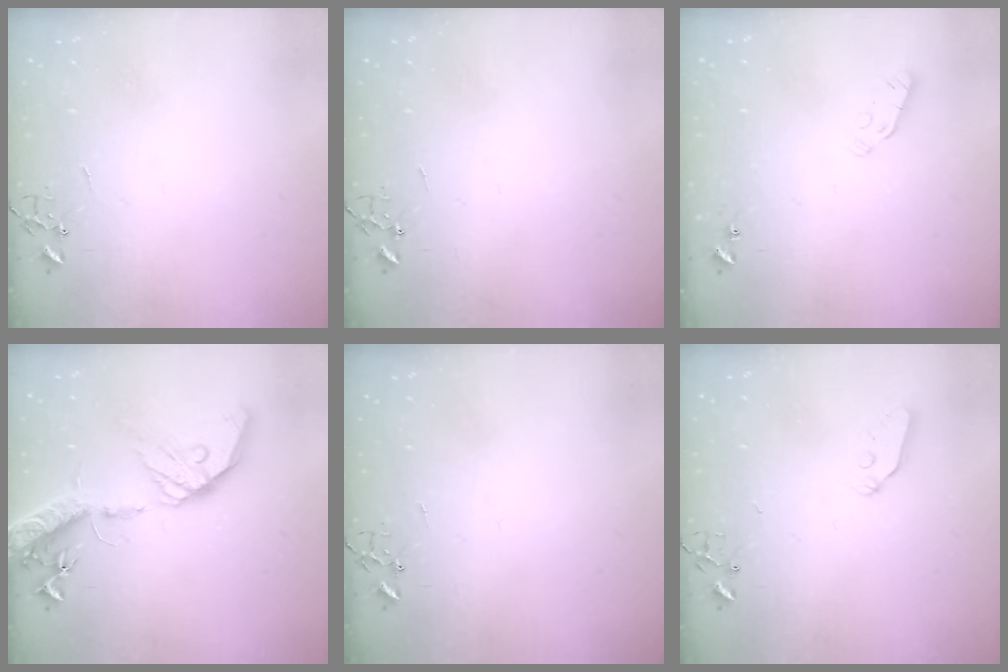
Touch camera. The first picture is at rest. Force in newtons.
{"total": 0.0}
{"total": 3.7, "press": 3.6, "slide": 0.6}
{"total": 20.1, "press": 19.7, "slide": 3.7}
{"total": 0.0}
{"total": 6.4, "press": 6.4, "slide": 0.3}